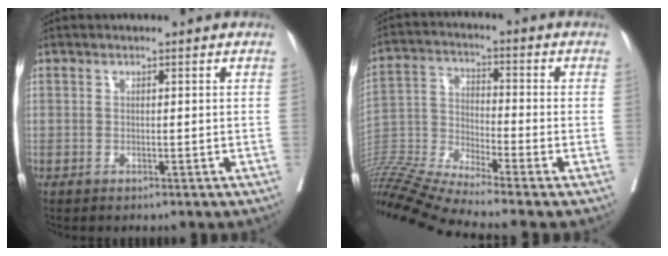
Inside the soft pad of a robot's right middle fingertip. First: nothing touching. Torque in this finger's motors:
{"motor_torque": [-0.02, -1.38, 0.37, 0.21]}